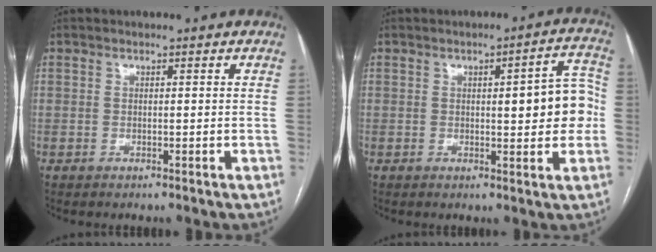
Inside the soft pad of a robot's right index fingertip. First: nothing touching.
{"total": 8.2, "force": [0.2, 2.1, 7.9], "torque": [-0.092, 0.020, 0.002]}